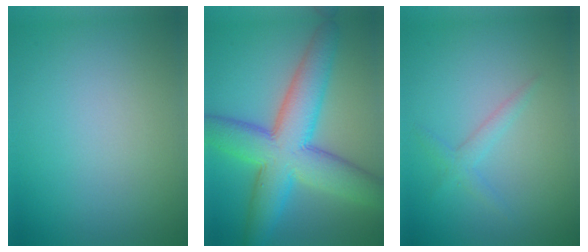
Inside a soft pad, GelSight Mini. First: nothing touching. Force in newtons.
{"total": 10.3, "press": 10.3, "slide": 0.2}
{"total": 1.4, "press": 1.4, "slide": 0.1}